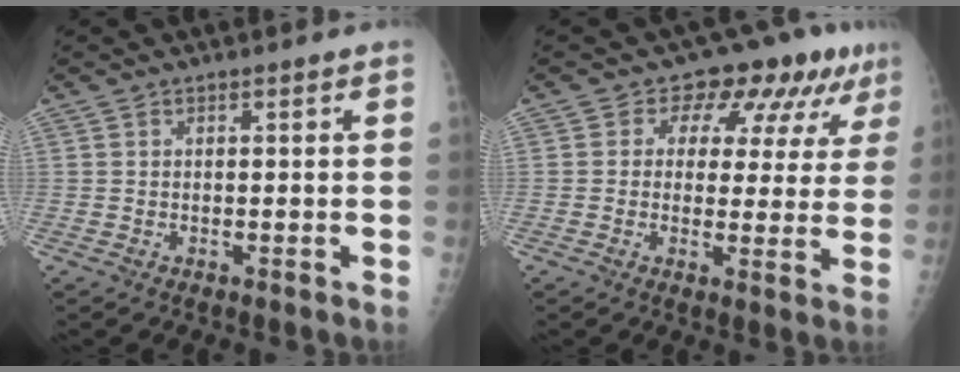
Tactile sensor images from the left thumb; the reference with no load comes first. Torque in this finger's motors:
{"motor_torque": [0.02, 0.29, -0.12, -0.13, 0.01]}